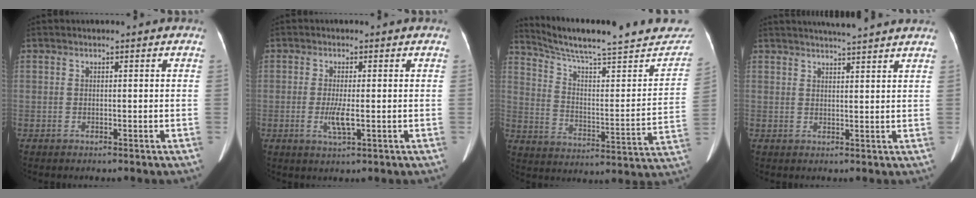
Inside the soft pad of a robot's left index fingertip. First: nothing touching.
{"total": 3.1, "force": [-0.5, 0.4, 3.1], "torque": [-0.064, -0.006, -0.007]}
{"total": 26.8, "force": [23.8, 2.9, 11.9], "torque": [-0.177, -0.052, 0.322]}
{"total": 8.6, "force": [7.9, -0.5, 3.4], "torque": [-0.053, 0.019, 0.095]}